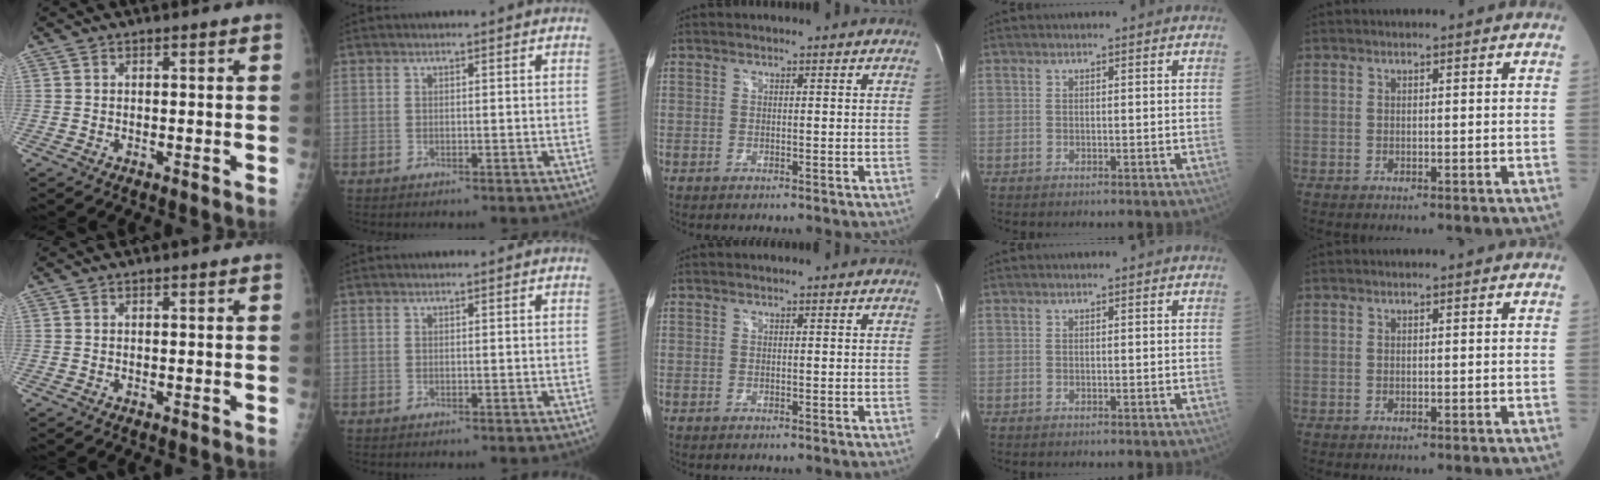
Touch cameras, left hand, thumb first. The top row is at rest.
{}